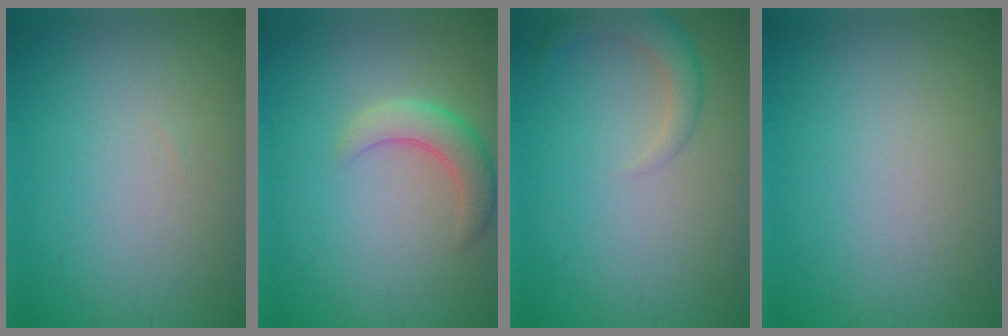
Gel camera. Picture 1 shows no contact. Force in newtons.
{"total": 3.4, "press": 3.4, "slide": 0.2}
{"total": 2.6, "press": 2.5, "slide": 0.2}
{"total": 0.0}